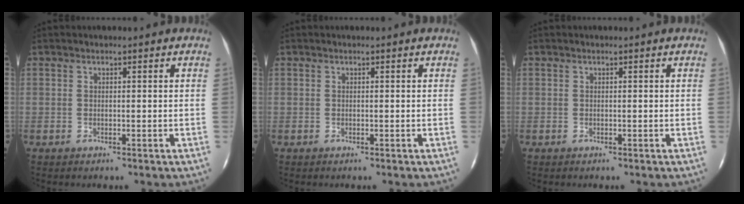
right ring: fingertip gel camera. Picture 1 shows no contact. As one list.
[{"total": 0.0}, {"total": 0.0}]